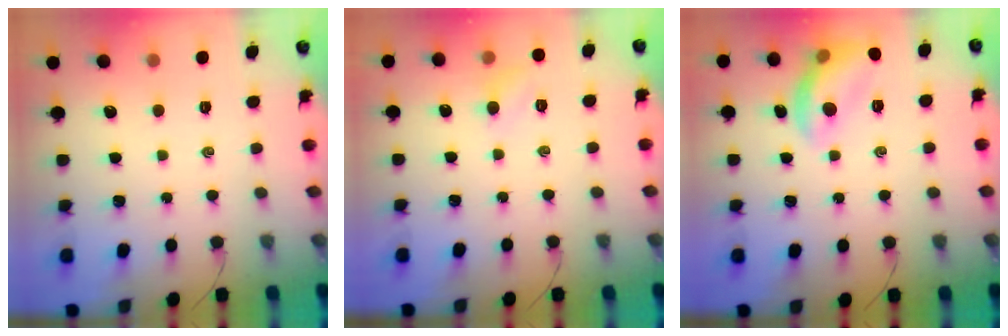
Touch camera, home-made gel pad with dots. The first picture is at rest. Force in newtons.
{"total": 5.2, "press": 5.0, "slide": 1.1}
{"total": 11.2, "press": 11.1, "slide": 0.4}